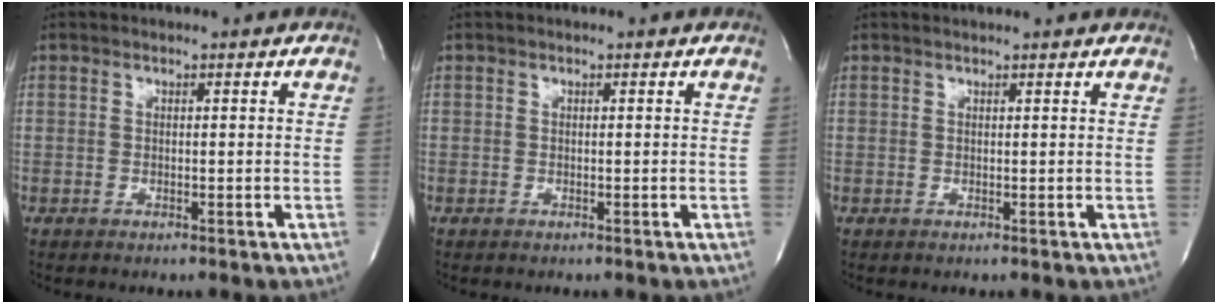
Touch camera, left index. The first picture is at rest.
{"total": 0.0}
{"total": 3.7, "force": [3.5, 0.4, 1.2], "torque": [-0.019, 0.019, 0.038]}